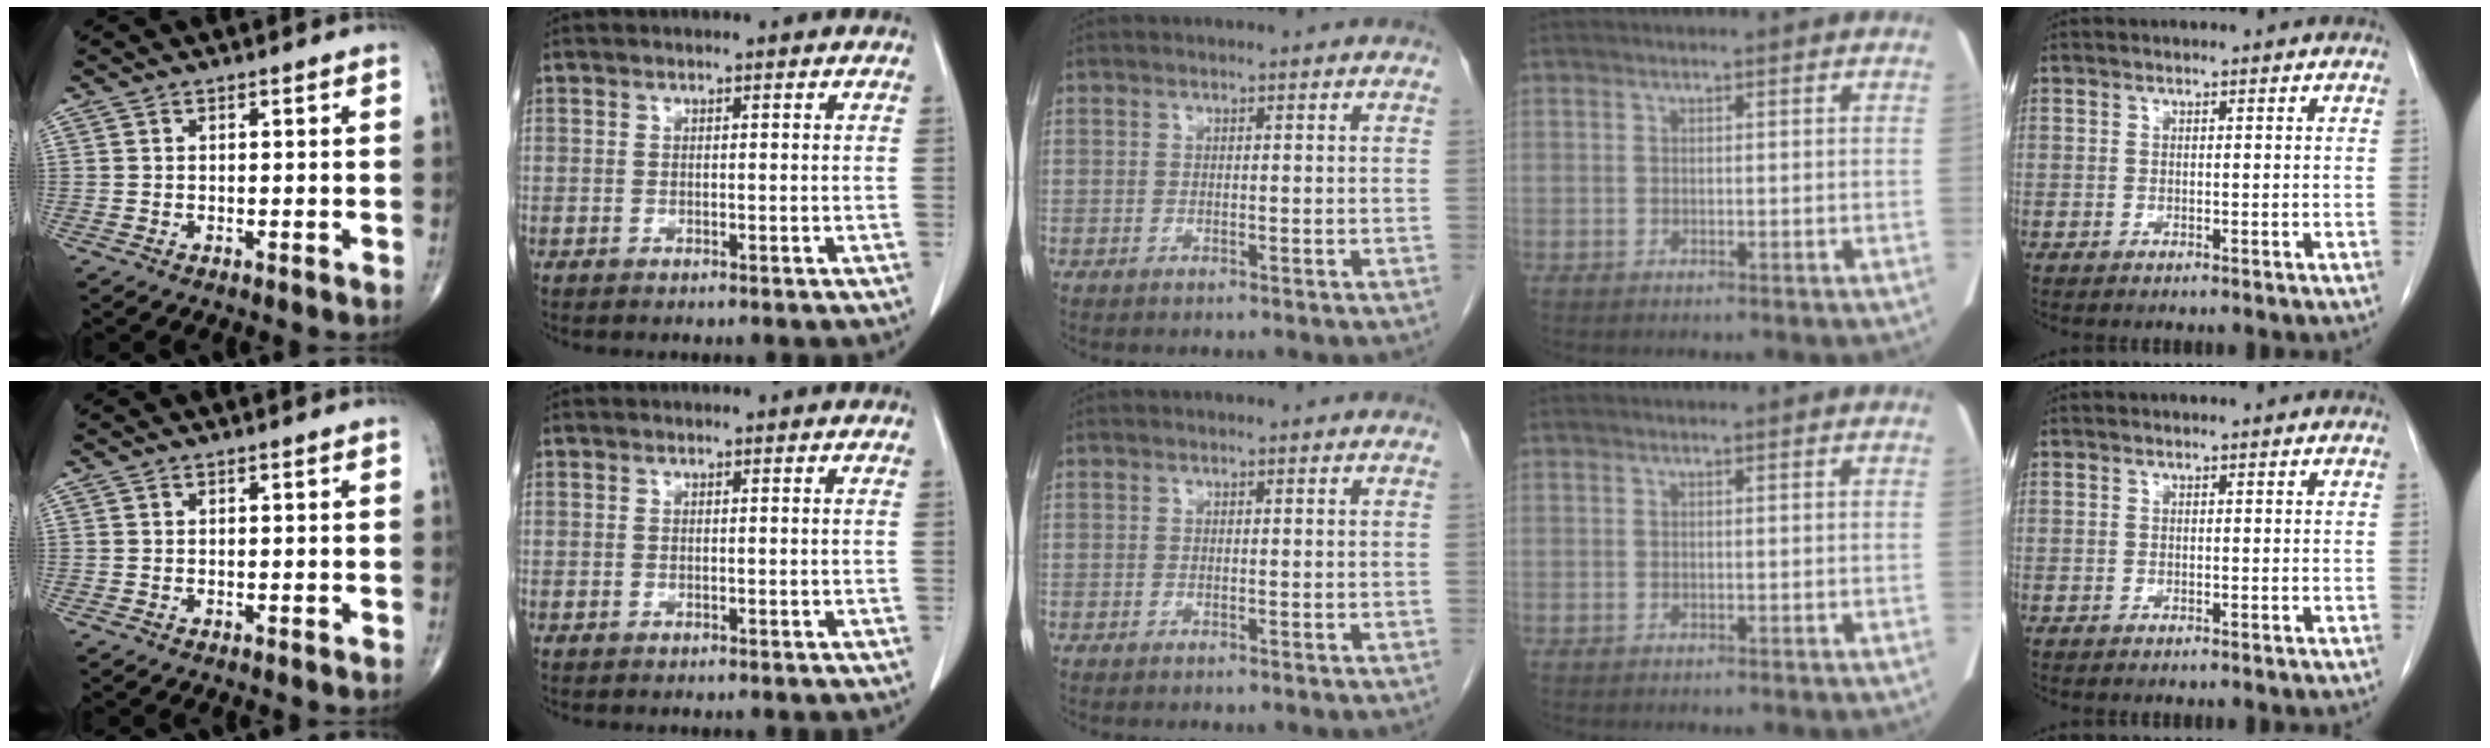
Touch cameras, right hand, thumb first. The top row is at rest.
{}